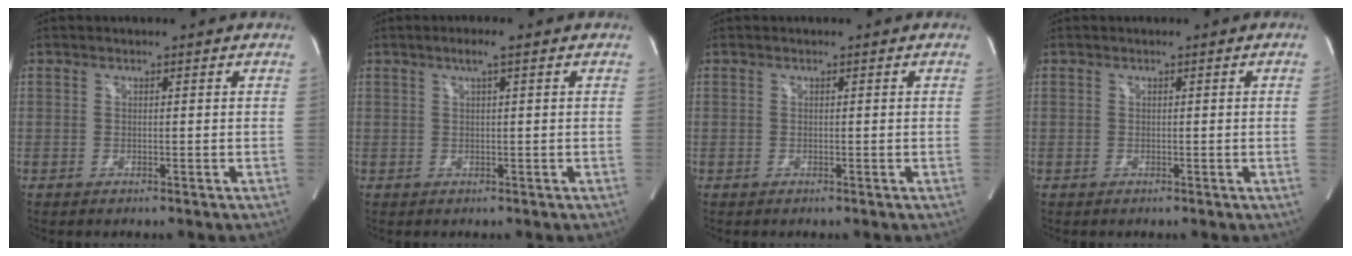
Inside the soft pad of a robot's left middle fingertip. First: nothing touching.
{"total": 1.9, "force": [1.0, -0.1, 1.6], "torque": [-0.034, 0.005, 0.018]}
{"total": 0.0}
{"total": 0.9, "force": [0.0, -0.4, 0.8], "torque": [-0.009, -0.001, -0.002]}